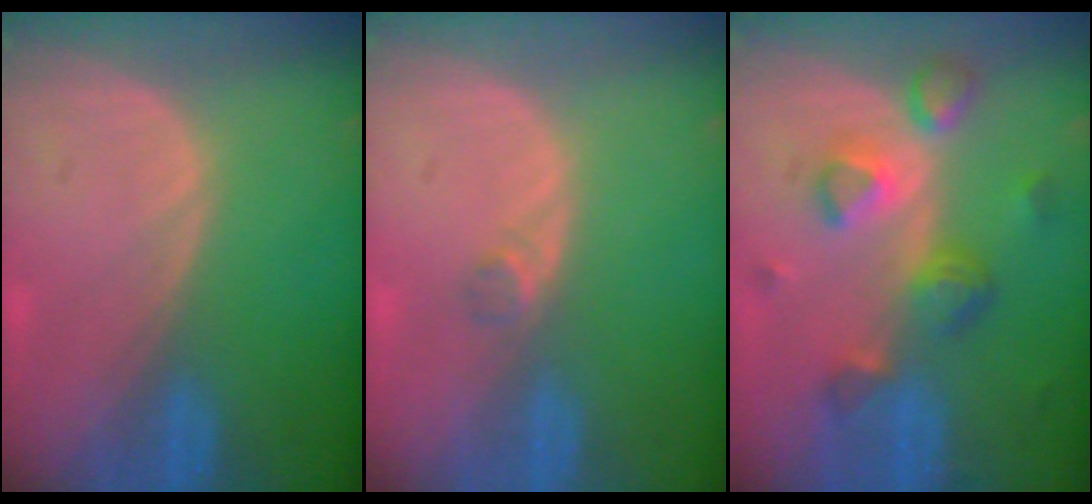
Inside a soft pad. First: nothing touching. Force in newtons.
{"total": 1.3, "press": 1.1, "slide": 0.7}
{"total": 7.7, "press": 6.9, "slide": 3.5}